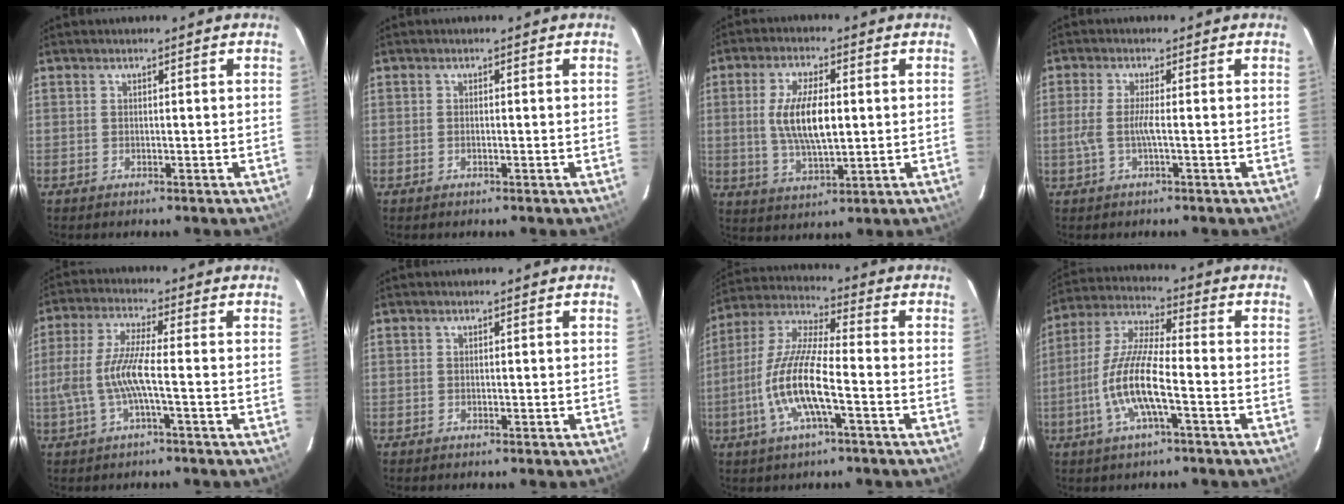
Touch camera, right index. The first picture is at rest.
{"total": 0.6, "force": [-0.3, 0.1, 0.5], "torque": [-0.011, 0.000, -0.005]}
{"total": 10.2, "force": [0.8, 3.9, 9.5], "torque": [-0.185, 0.000, 0.017]}
{"total": 3.8, "force": [-0.9, -0.2, 3.7], "torque": [-0.083, -0.003, -0.017]}
{"total": 8.5, "force": [-2.0, 0.7, 8.2], "torque": [-0.179, -0.001, -0.034]}
{"total": 0.0}
{"total": 13.2, "force": [-4.2, 2.4, 12.3], "torque": [-0.258, -0.004, -0.087]}
{"total": 12.1, "force": [-3.9, 2.2, 11.2], "torque": [-0.239, -0.003, -0.078]}